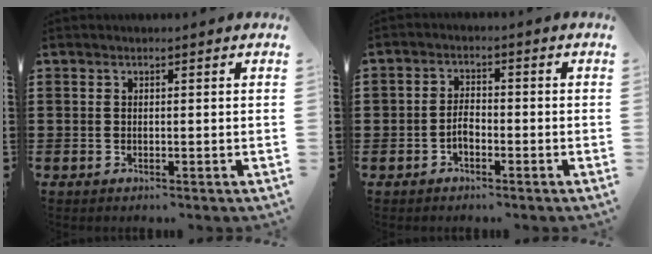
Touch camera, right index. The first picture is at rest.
{"total": 2.3, "force": [-1.3, 1.5, 1.3], "torque": [-0.027, 0.002, -0.027]}